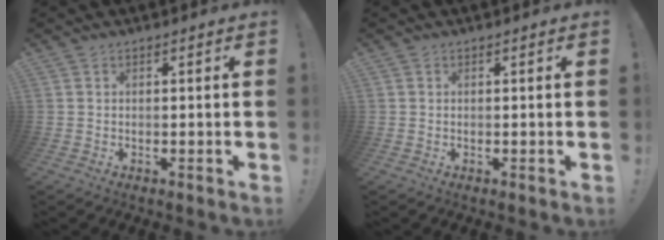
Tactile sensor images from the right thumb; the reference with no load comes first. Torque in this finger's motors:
{"motor_torque": [-0.27, 0.01, -0.14, 0.17, 0.03]}